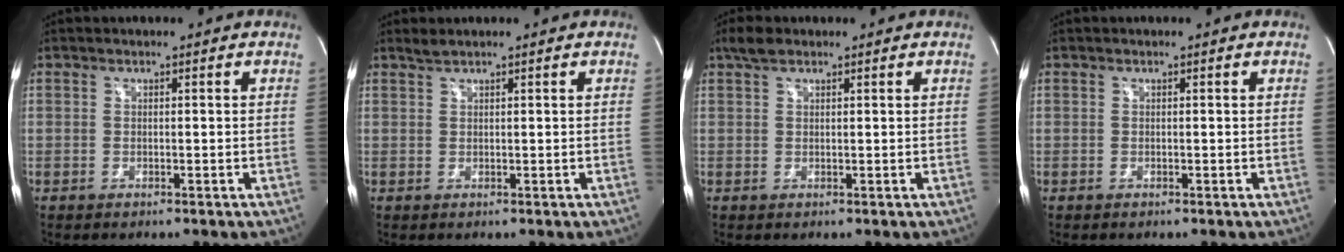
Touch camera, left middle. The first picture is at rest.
{"total": 1.0, "force": [1.0, -0.1, 0.3], "torque": [-0.011, 0.006, 0.025]}
{"total": 2.4, "force": [1.8, 1.0, 1.2], "torque": [-0.030, 0.015, 0.034]}
{"total": 0.0}